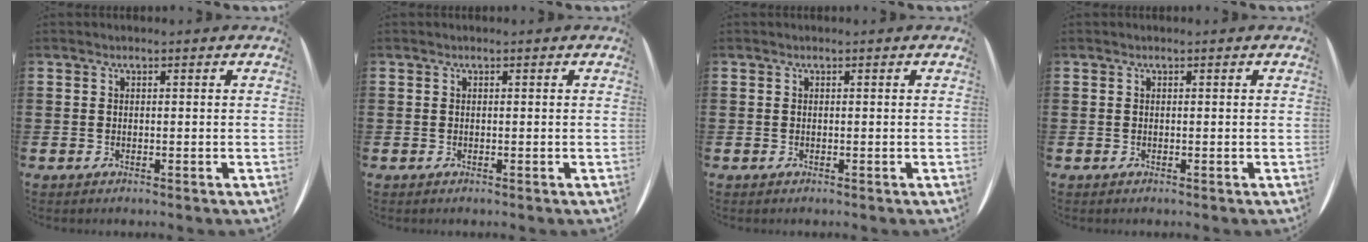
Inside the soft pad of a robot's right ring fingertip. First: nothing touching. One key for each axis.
{"total": 0.0}
{"total": 0.0}
{"total": 0.0}